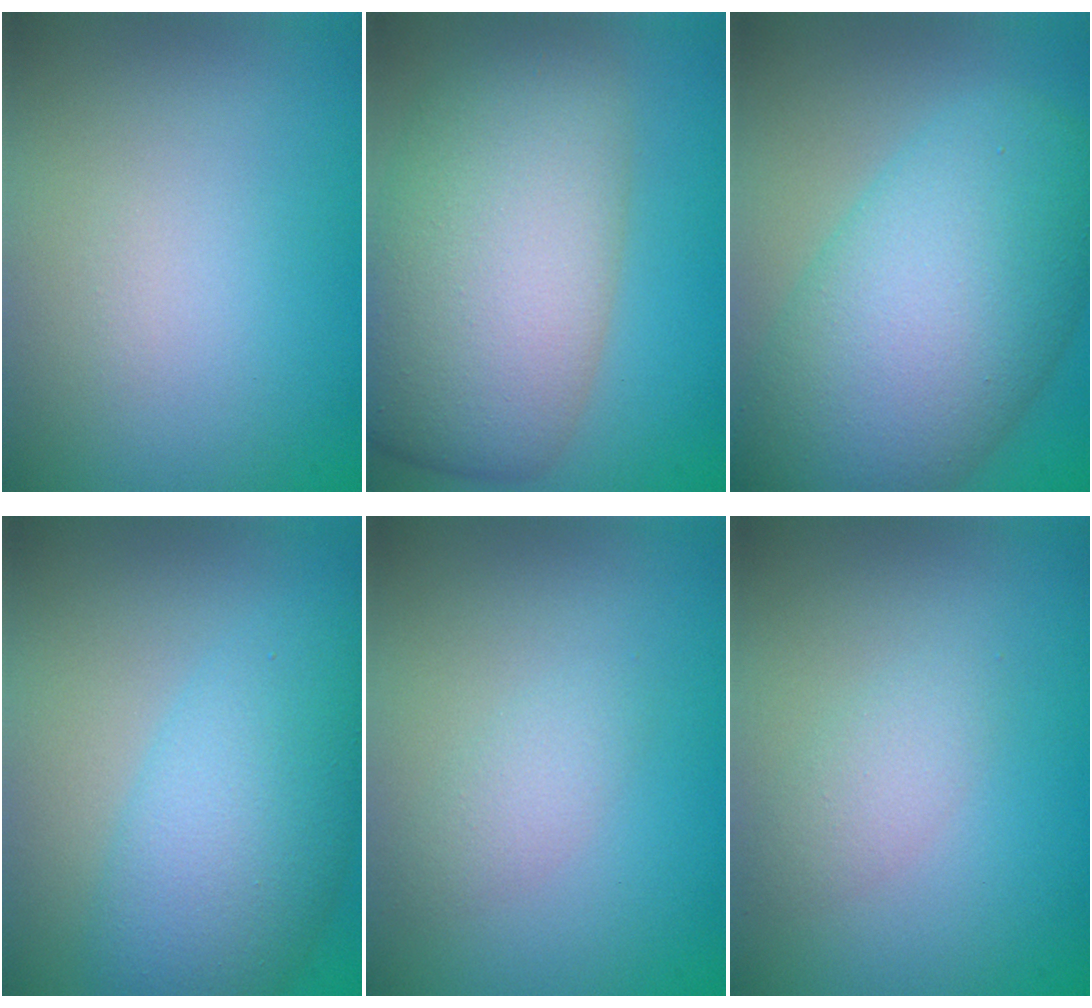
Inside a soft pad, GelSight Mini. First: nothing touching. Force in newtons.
{"total": 10.5, "press": 10.5, "slide": 0.7}
{"total": 12.0, "press": 12.0, "slide": 0.4}
{"total": 7.1, "press": 7.1, "slide": 0.1}
{"total": 1.5, "press": 1.5, "slide": 0.1}
{"total": 1.7, "press": 1.7, "slide": 0.0}